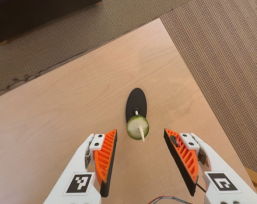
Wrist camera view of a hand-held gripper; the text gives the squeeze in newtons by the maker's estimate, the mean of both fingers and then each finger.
{"total": 0.8, "left": 1.4, "right": 0.3}